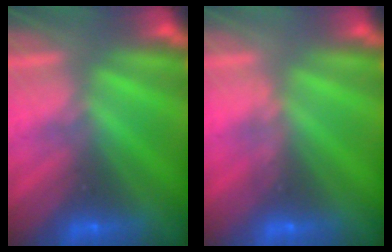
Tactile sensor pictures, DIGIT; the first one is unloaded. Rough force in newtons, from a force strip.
{"total": 3.1}